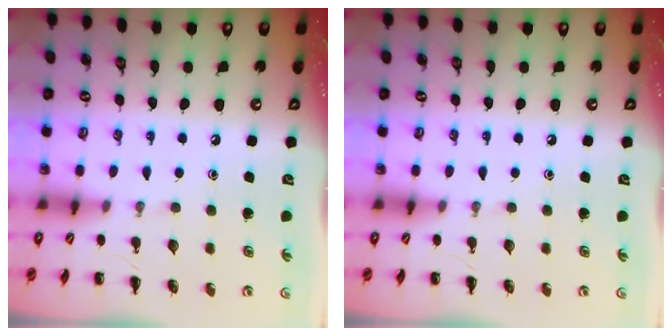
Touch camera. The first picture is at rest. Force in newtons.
{"total": 0.0}